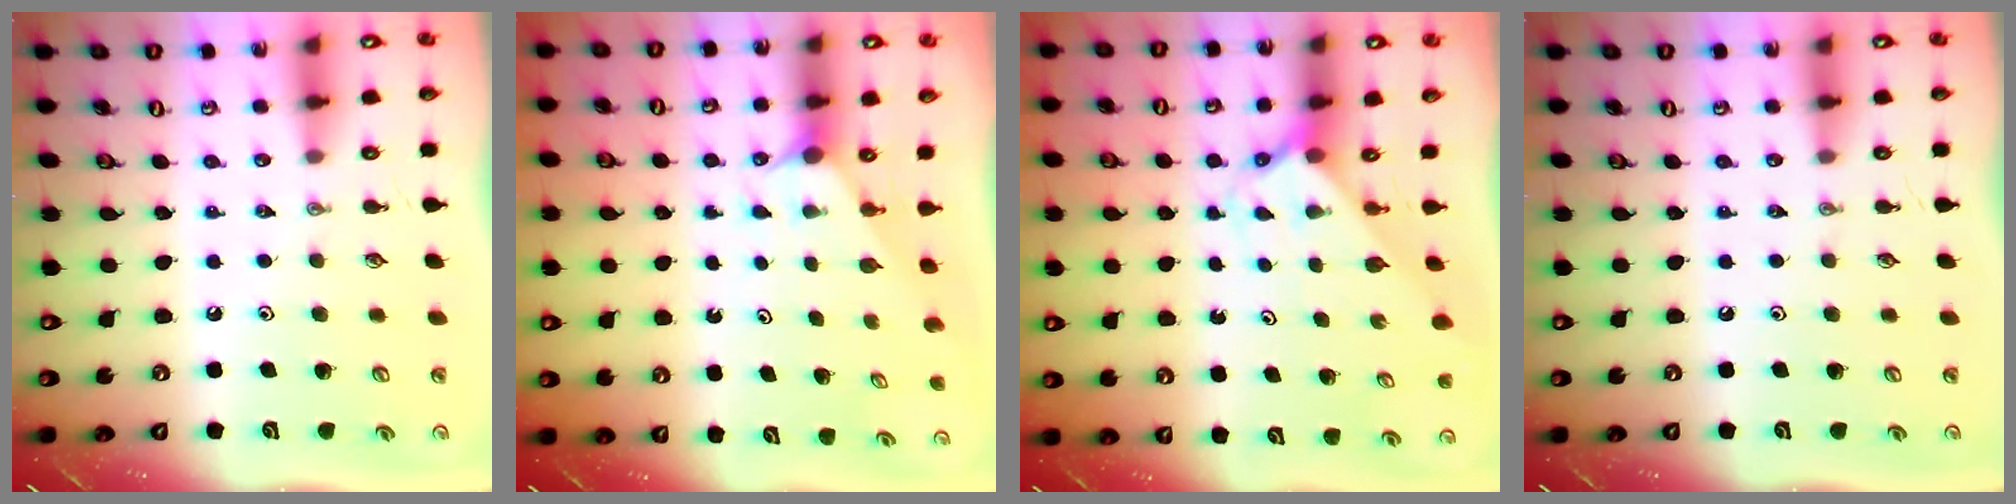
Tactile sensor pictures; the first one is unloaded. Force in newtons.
{"total": 1.5, "press": 1.5, "slide": 0.2}
{"total": 2.2, "press": 2.2, "slide": 0.2}
{"total": 0.0}